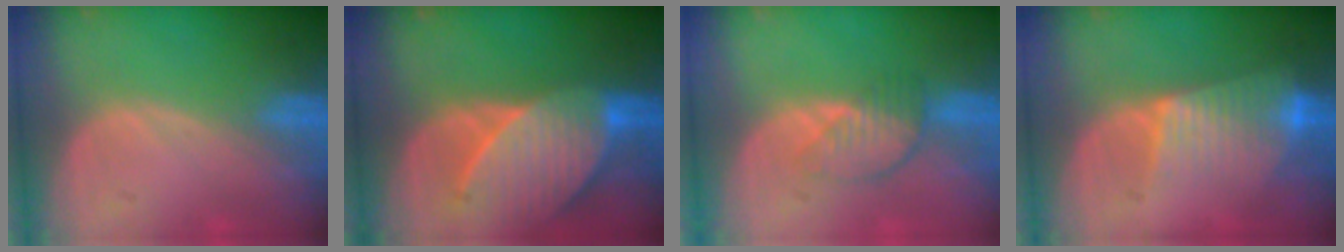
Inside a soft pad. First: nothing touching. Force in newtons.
{"total": 9.9, "press": 8.9, "slide": 4.5}
{"total": 4.2, "press": 3.7, "slide": 1.9}
{"total": 7.8, "press": 6.7, "slide": 4.1}